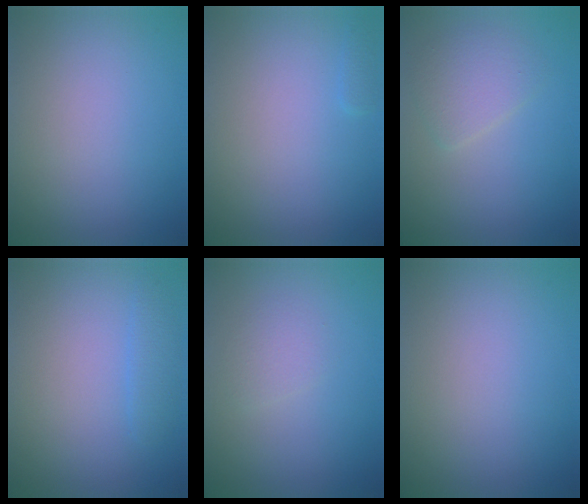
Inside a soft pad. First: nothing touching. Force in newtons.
{"total": 0.5, "press": 0.5, "slide": 0.1}
{"total": 2.4, "press": 2.4, "slide": 0.1}
{"total": 1.3, "press": 1.3, "slide": 0.1}
{"total": 1.3, "press": 1.3, "slide": 0.2}
{"total": 0.0}